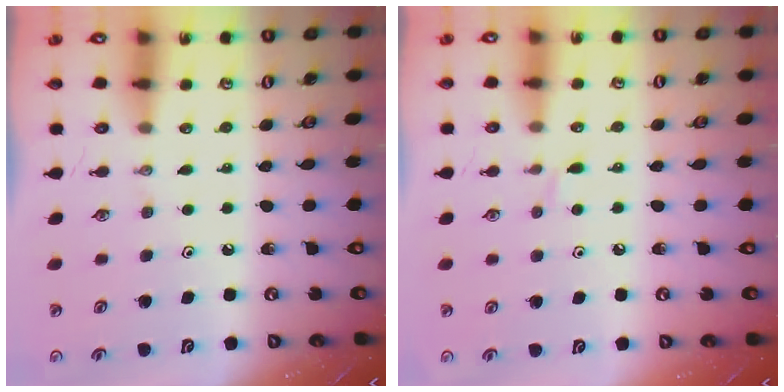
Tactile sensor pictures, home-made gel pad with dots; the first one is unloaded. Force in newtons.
{"total": 2.9, "press": 2.8, "slide": 0.5}